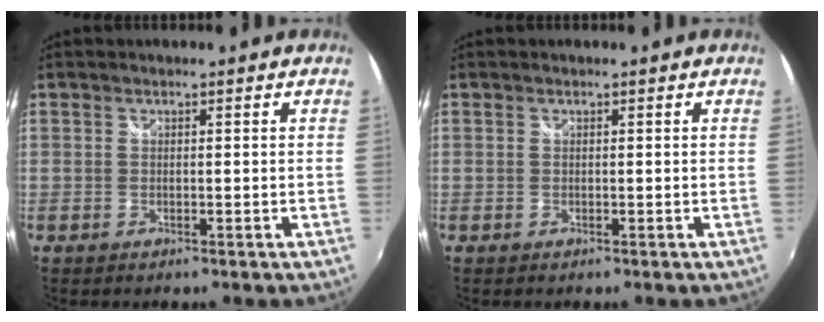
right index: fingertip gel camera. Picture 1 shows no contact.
{"total": 0.0}